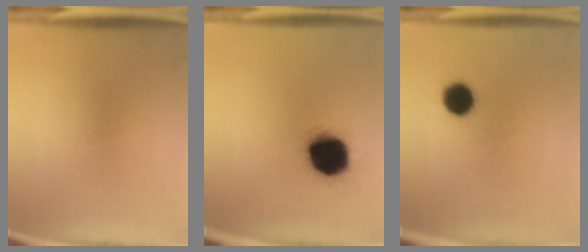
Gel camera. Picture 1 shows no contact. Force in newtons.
{"total": 17.1}
{"total": 6.5}